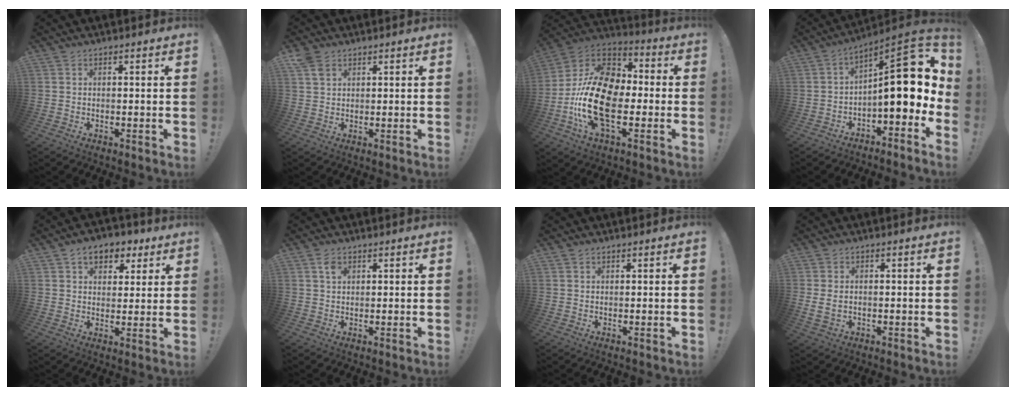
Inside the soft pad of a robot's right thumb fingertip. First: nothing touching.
{"total": 3.9, "force": [2.5, 2.4, 2.0], "torque": [-0.033, -0.010, 0.047]}
{"total": 22.8, "force": [-5.1, 13.6, 17.5], "torque": [-0.352, 0.034, -0.079]}
{"total": 18.1, "force": [1.2, 6.8, 16.8], "torque": [-0.236, -0.004, 0.027]}
{"total": 8.7, "force": [4.3, 6.1, 4.3], "torque": [-0.054, -0.015, 0.080]}
{"total": 2.9, "force": [1.5, 1.8, 1.7], "torque": [-0.027, -0.002, 0.026]}
{"total": 0.7, "force": [0.5, 0.3, 0.2], "torque": [-0.003, 0.000, 0.011]}
{"total": 3.0, "force": [0.7, 2.0, 2.1], "torque": [-0.030, 0.001, 0.013]}